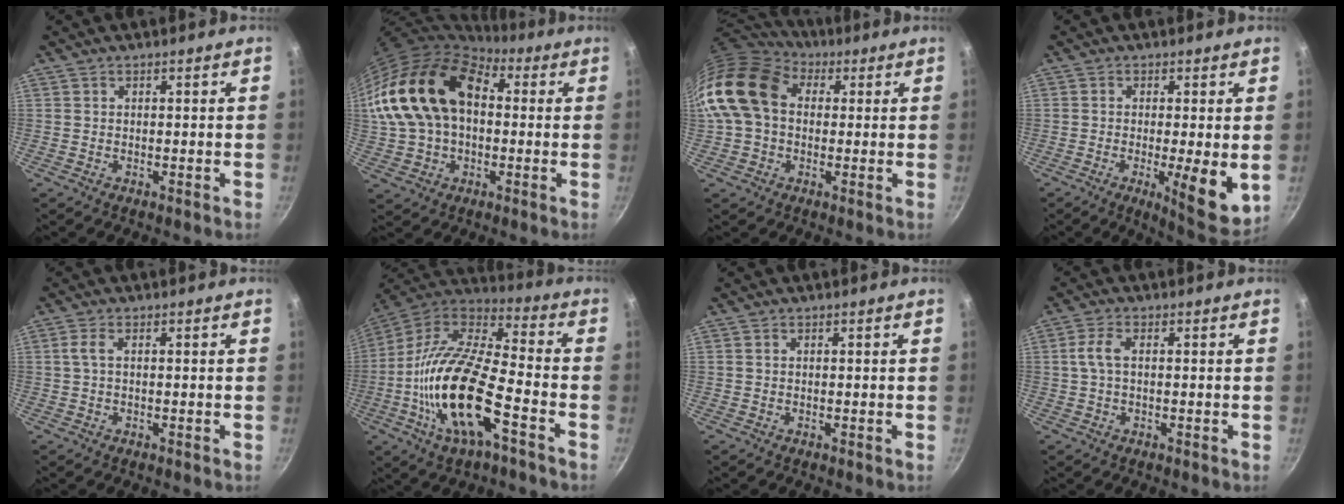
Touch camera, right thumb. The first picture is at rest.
{"total": 21.1, "force": [3.3, 14.1, 15.3], "torque": [-0.280, 0.034, 0.056]}
{"total": 16.2, "force": [2.1, 12.1, 10.5], "torque": [-0.183, 0.031, 0.023]}
{"total": 9.7, "force": [-1.4, 2.2, 9.4], "torque": [-0.126, -0.020, -0.014]}
{"total": 1.8, "force": [0.1, 0.5, 1.8], "torque": [-0.047, 0.005, 0.003]}
{"total": 22.5, "force": [-7.5, 8.4, 19.4], "torque": [-0.367, 0.035, -0.158]}
{"total": 0.0}
{"total": 3.5, "force": [0.3, 1.5, 3.1], "torque": [-0.078, 0.011, 0.002]}